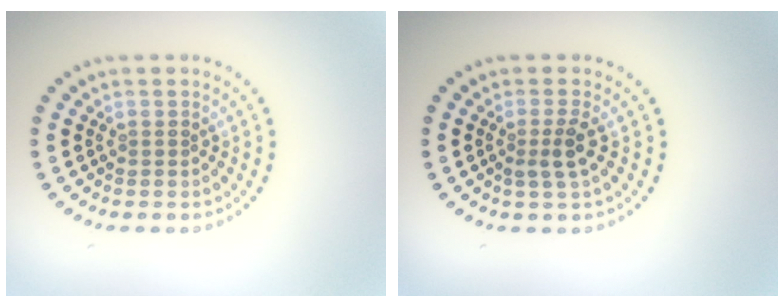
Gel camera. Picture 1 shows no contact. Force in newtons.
{"total": 2.0, "press": 1.6, "slide": 1.3}